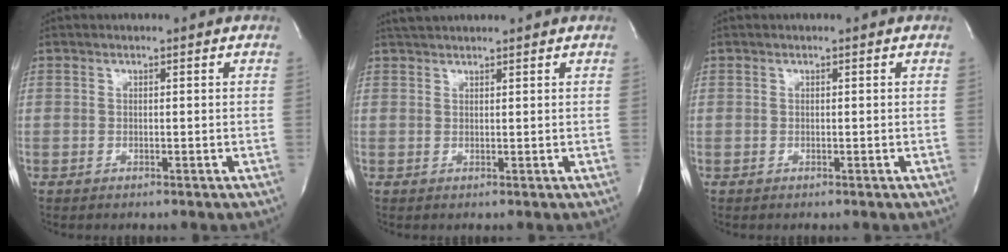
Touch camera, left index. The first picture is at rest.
{"total": 3.8, "force": [3.6, 0.2, 1.1], "torque": [-0.018, 0.032, 0.062]}
{"total": 0.0}